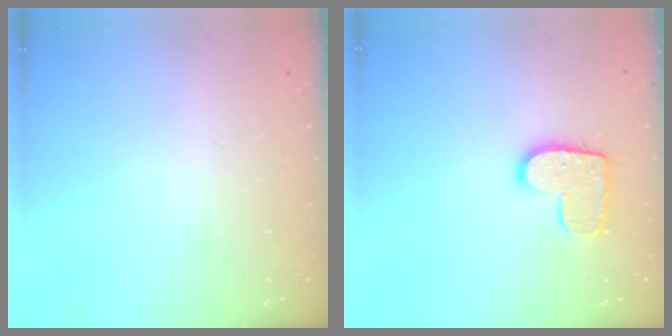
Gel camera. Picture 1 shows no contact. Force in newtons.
{"total": 11.2, "press": 11.2, "slide": 0.7}